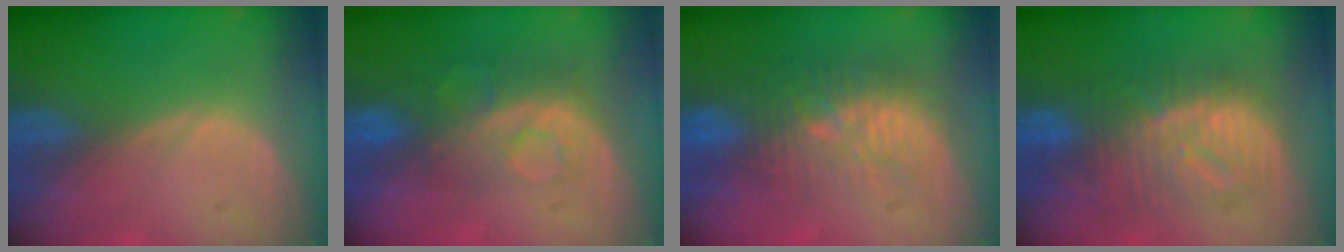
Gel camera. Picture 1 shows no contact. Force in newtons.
{"total": 8.5, "press": 7.2, "slide": 4.6}
{"total": 9.5, "press": 9.1, "slide": 2.8}
{"total": 9.6, "press": 9.6, "slide": 0.5}